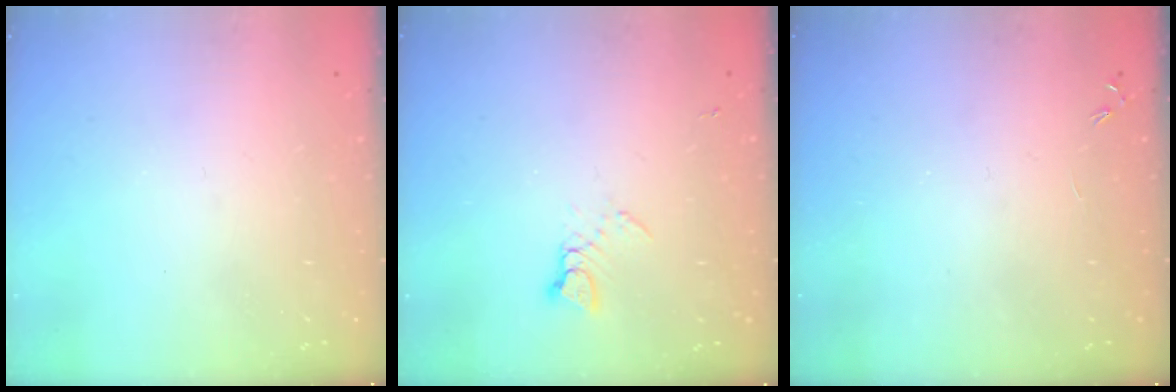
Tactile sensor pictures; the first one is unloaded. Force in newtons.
{"total": 2.5, "press": 2.5, "slide": 0.3}
{"total": 0.0}